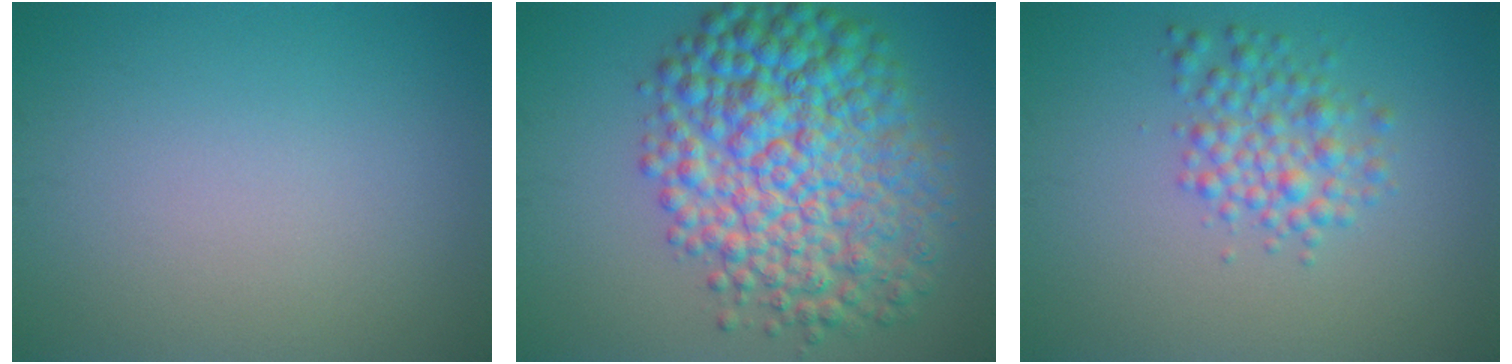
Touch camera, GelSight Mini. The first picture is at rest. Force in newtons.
{"total": 11.2, "press": 11.2, "slide": 0.0}
{"total": 3.3, "press": 3.3, "slide": 0.1}